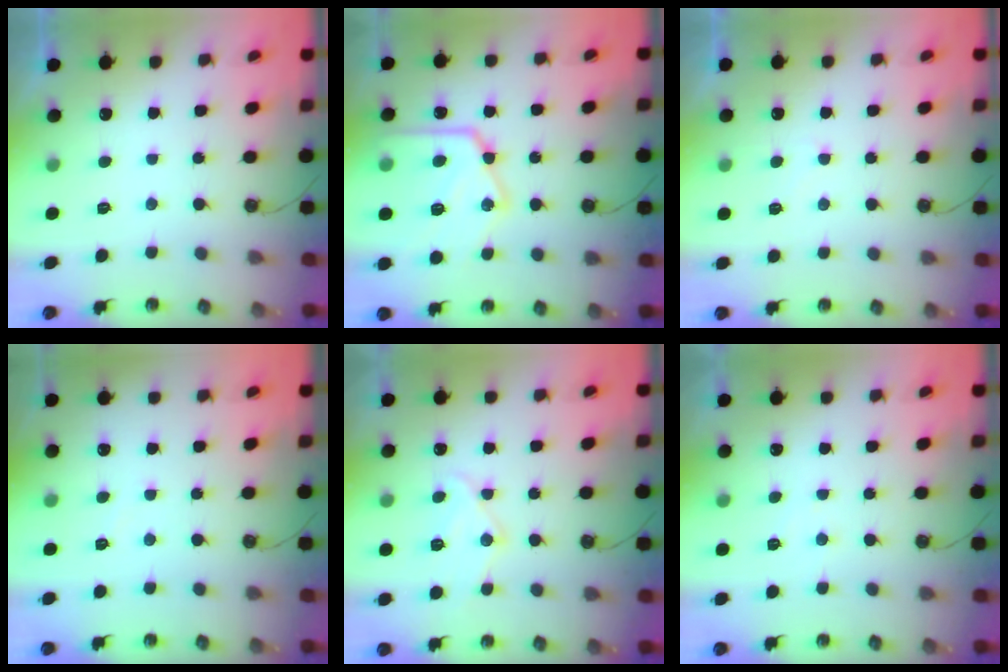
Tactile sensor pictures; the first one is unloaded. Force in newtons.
{"total": 19.8, "press": 19.8, "slide": 1.3}
{"total": 5.2, "press": 5.1, "slide": 0.7}
{"total": 2.8, "press": 2.8, "slide": 0.4}
{"total": 12.9, "press": 12.8, "slide": 1.3}
{"total": 3.7, "press": 3.6, "slide": 0.5}